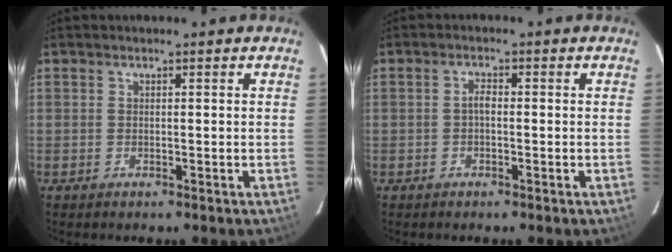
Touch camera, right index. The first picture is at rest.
{"total": 1.4, "force": [-0.3, 0.7, 1.2], "torque": [-0.024, 0.007, -0.008]}